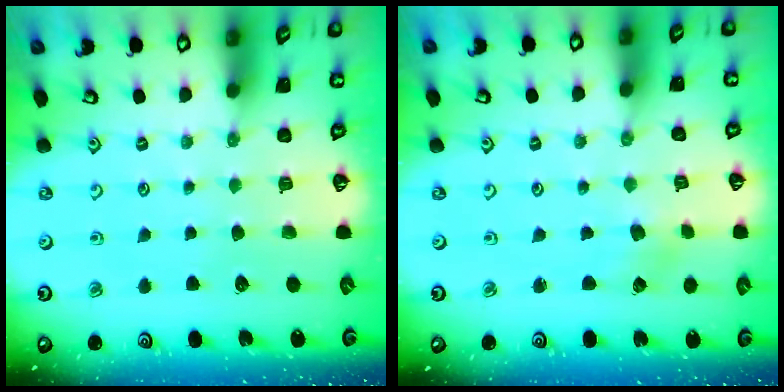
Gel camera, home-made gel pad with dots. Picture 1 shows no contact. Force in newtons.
{"total": 3.8, "press": 3.8, "slide": 0.6}